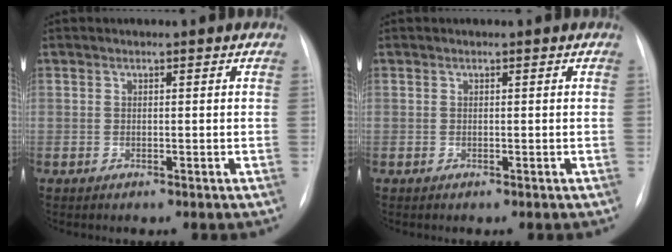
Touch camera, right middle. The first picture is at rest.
{"total": 0.0}